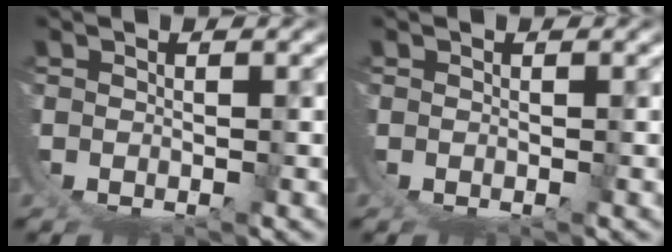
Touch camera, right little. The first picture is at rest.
{"total": 0.0}